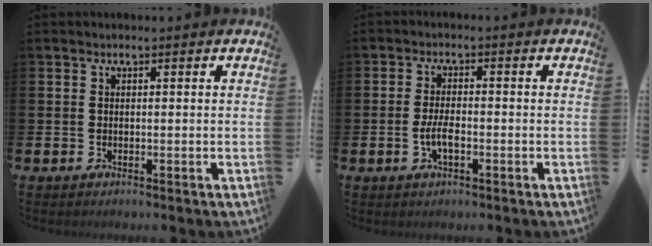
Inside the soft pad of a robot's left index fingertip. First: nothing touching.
{"total": 3.0, "force": [-0.9, 1.2, 2.6], "torque": [-0.052, 0.000, -0.019]}